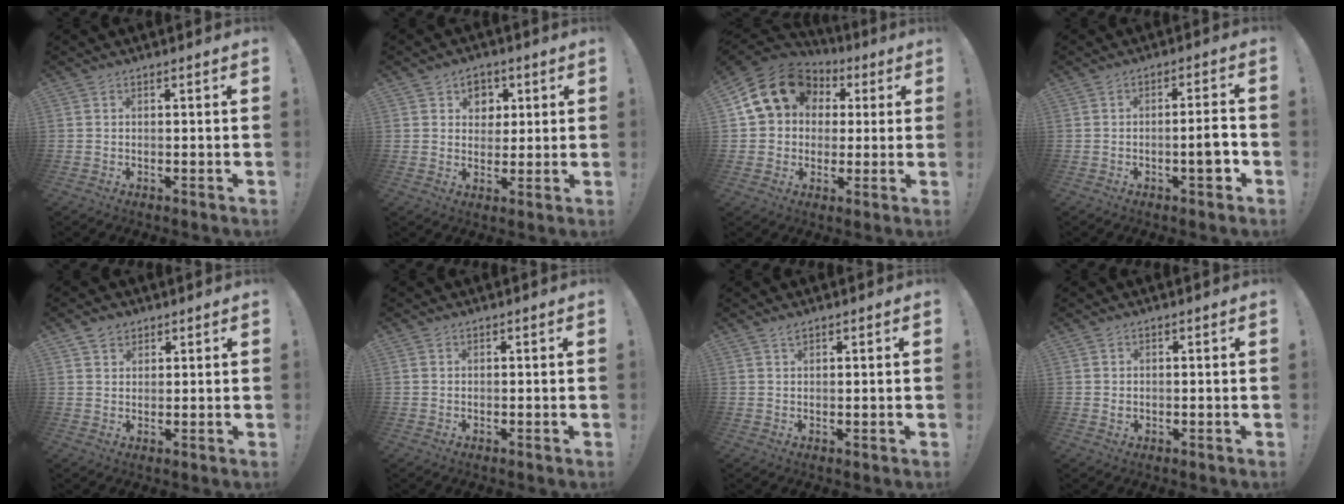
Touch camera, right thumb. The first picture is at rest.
{"total": 6.3, "force": [2.4, 5.6, 1.4], "torque": [-0.011, -0.018, 0.044]}
{"total": 17.8, "force": [6.0, 14.1, 9.0], "torque": [-0.138, -0.015, 0.120]}
{"total": 6.5, "force": [-2.3, 1.3, 6.0], "torque": [-0.080, 0.005, -0.037]}
{"total": 3.5, "force": [2.6, 2.3, 0.7], "torque": [-0.007, -0.011, 0.046]}
{"total": 0.6, "force": [0.4, 0.5, 0.0], "torque": [0.000, 0.001, 0.007]}
{"total": 1.5, "force": [1.2, 0.4, 0.7], "torque": [0.001, -0.008, 0.018]}
{"total": 0.9, "force": [0.3, 0.8, 0.2], "torque": [0.003, 0.000, 0.003]}